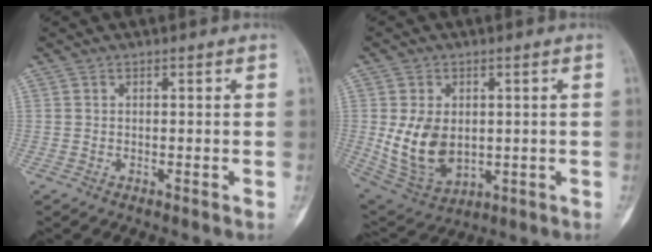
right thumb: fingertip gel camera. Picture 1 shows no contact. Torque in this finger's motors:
{"motor_torque": [1.40, 1.16, 0.70, -0.92, 0.14]}